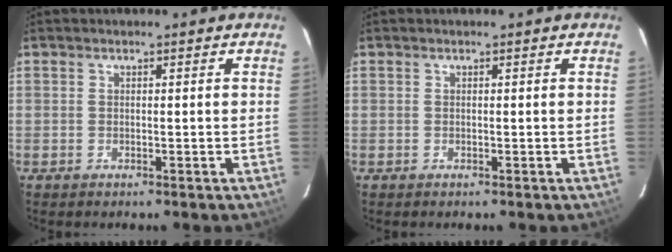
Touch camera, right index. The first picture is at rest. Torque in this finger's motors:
{"motor_torque": [0.02, -0.02, 0.00, 0.00]}